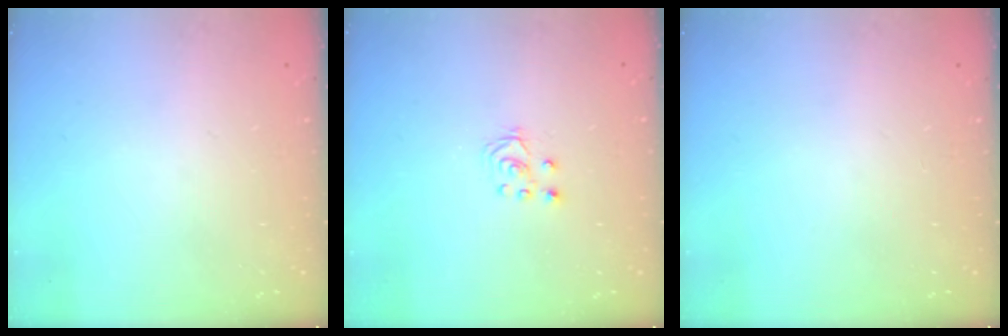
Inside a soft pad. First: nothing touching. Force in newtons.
{"total": 3.1, "press": 3.1, "slide": 0.2}
{"total": 0.0}